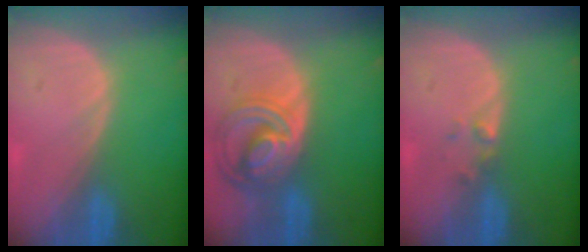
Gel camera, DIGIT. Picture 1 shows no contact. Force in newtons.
{"total": 8.7, "press": 7.6, "slide": 4.3}
{"total": 1.4, "press": 1.2, "slide": 0.7}